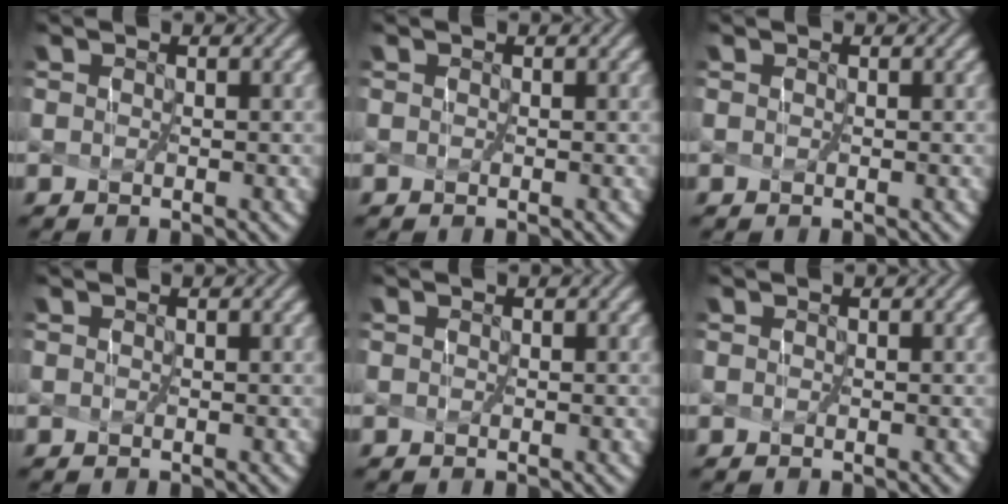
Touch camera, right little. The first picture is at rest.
{"total": 0.0}
{"total": 0.0}
{"total": 0.0}
{"total": 0.0}
{"total": 0.0}